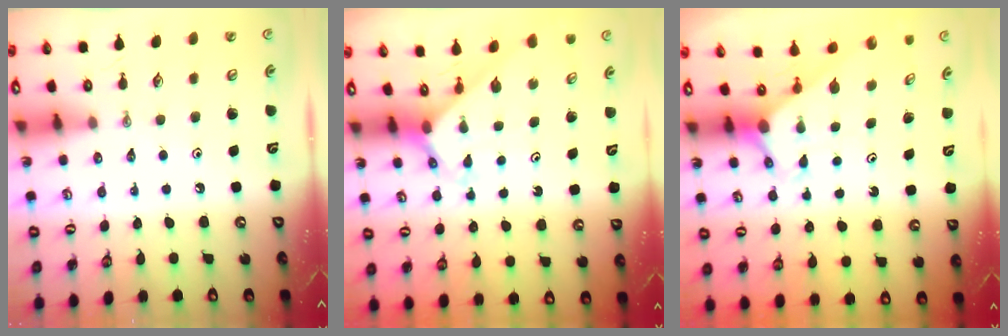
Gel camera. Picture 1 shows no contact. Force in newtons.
{"total": 2.7, "press": 2.7, "slide": 0.1}
{"total": 2.7, "press": 2.7, "slide": 0.0}